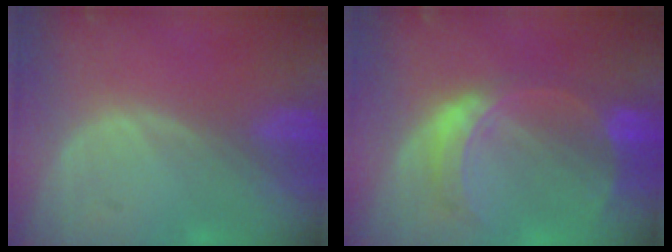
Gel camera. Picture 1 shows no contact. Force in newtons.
{"total": 7.6, "press": 6.6, "slide": 3.8}